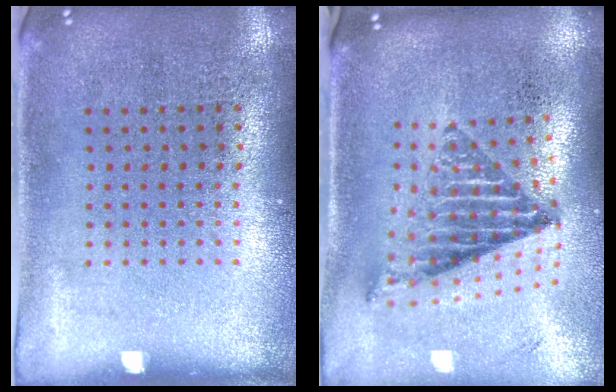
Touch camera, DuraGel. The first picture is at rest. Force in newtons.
{"total": 1.6, "press": 1.3, "slide": 1.0}